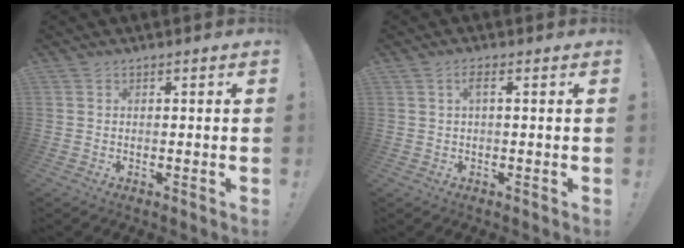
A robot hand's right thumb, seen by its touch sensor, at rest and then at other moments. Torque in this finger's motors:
{"motor_torque": [0.28, 0.24, 0.24, -0.22, 0.00]}